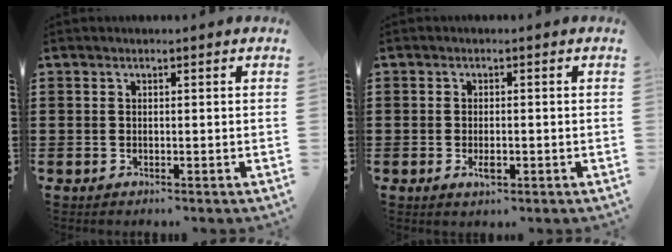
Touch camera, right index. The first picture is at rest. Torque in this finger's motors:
{"motor_torque": [1.02, 1.11, 0.05, 0.06]}